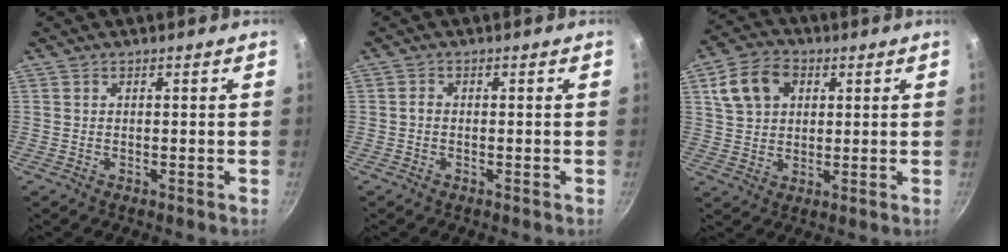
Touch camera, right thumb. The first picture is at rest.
{"total": 1.0, "force": [-0.3, 0.7, 0.6], "torque": [-0.009, 0.002, -0.008]}
{"total": 10.0, "force": [3.4, 7.3, 6.0], "torque": [-0.096, 0.006, 0.060]}